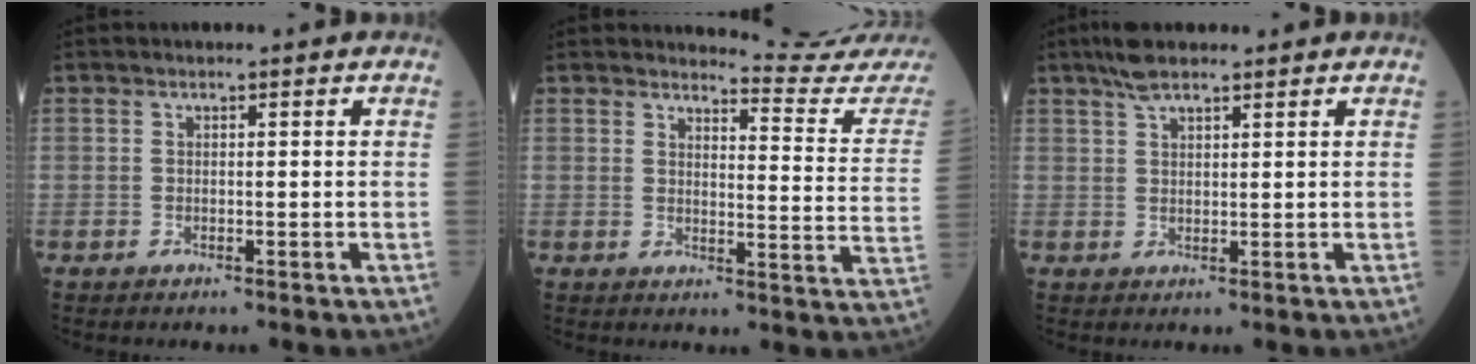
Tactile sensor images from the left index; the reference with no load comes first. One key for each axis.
{"total": 12.0, "fx": 11.8, "fy": -2.4, "fz": -0.3, "tx": -0.005, "ty": -0.126, "tz": 0.128}
{"total": 4.1, "fx": 3.2, "fy": 1.0, "fz": 2.4, "tx": -0.052, "ty": 0.016, "tz": 0.062}